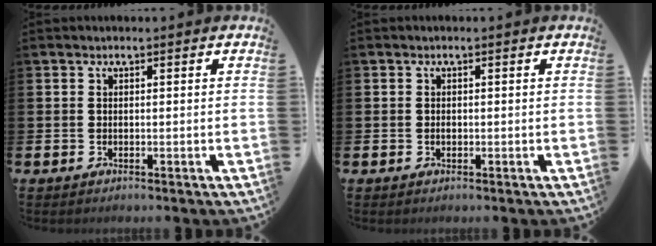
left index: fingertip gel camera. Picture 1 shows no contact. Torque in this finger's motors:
{"motor_torque": [0.26, -0.04, -0.01, 0.04]}